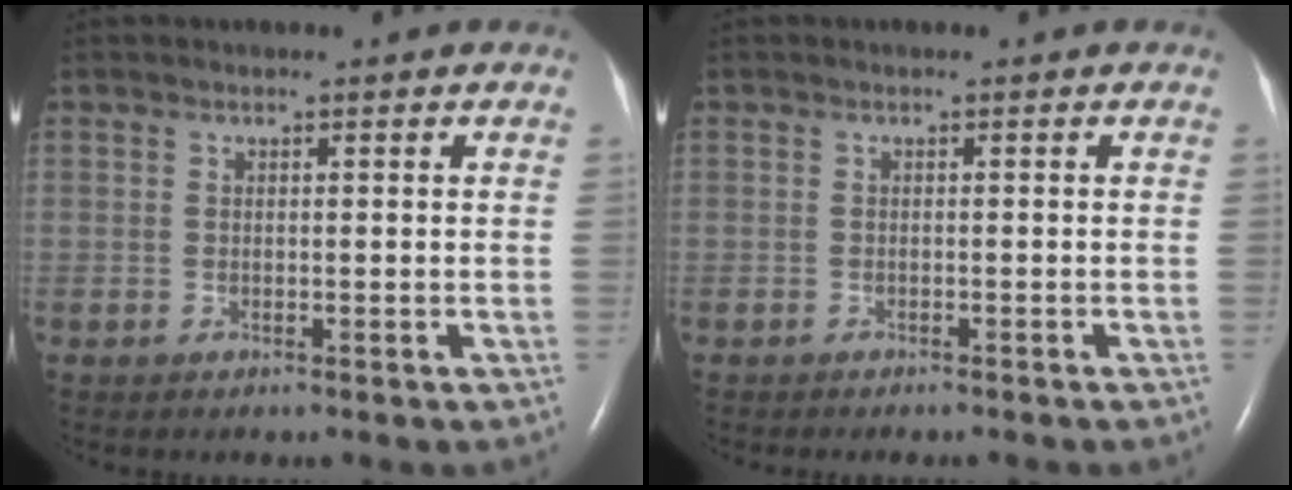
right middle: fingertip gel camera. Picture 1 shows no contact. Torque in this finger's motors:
{"motor_torque": [0.00, 0.00, 0.00, 0.00]}